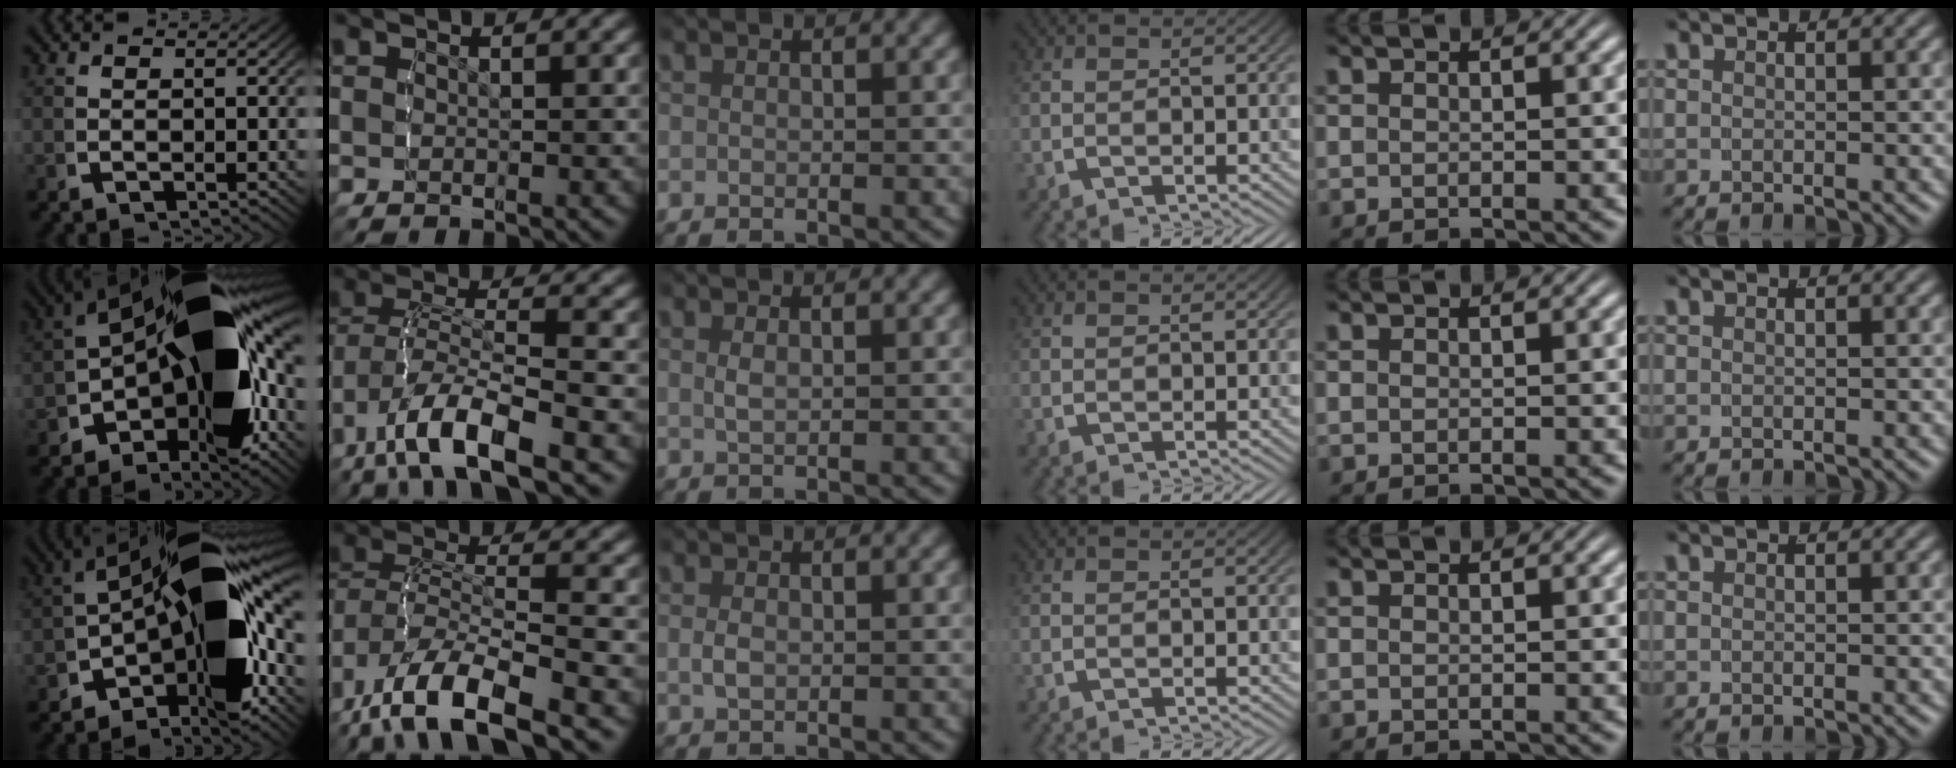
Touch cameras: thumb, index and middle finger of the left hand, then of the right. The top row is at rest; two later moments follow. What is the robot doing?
{"motion": "lift_and_place", "object": "legos"}